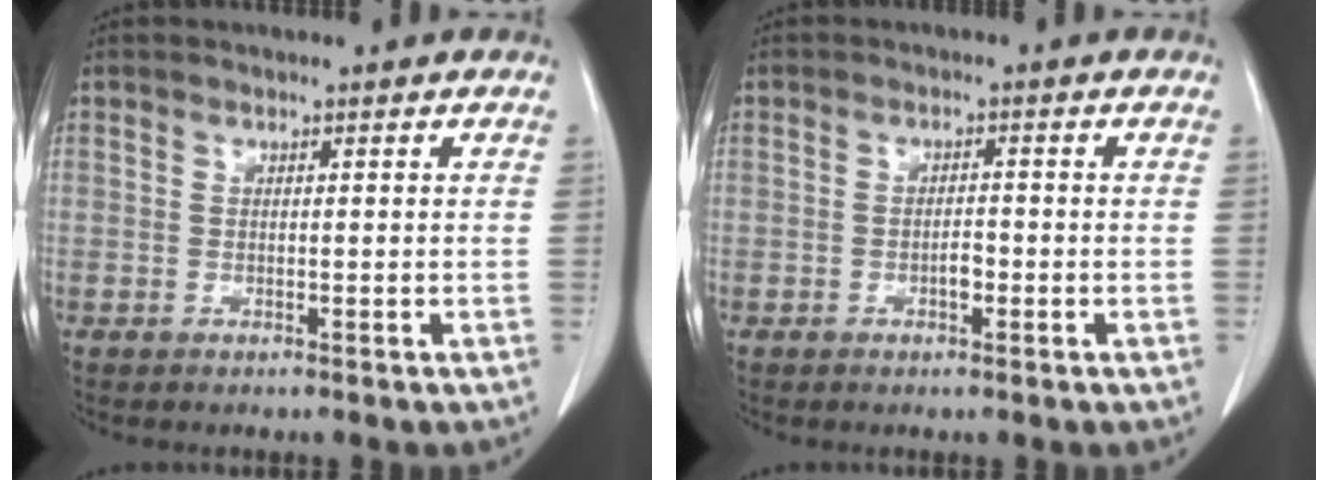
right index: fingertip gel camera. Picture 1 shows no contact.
{"total": 1.8, "force": [-0.7, 0.7, 1.5], "torque": [-0.025, 0.003, -0.013]}